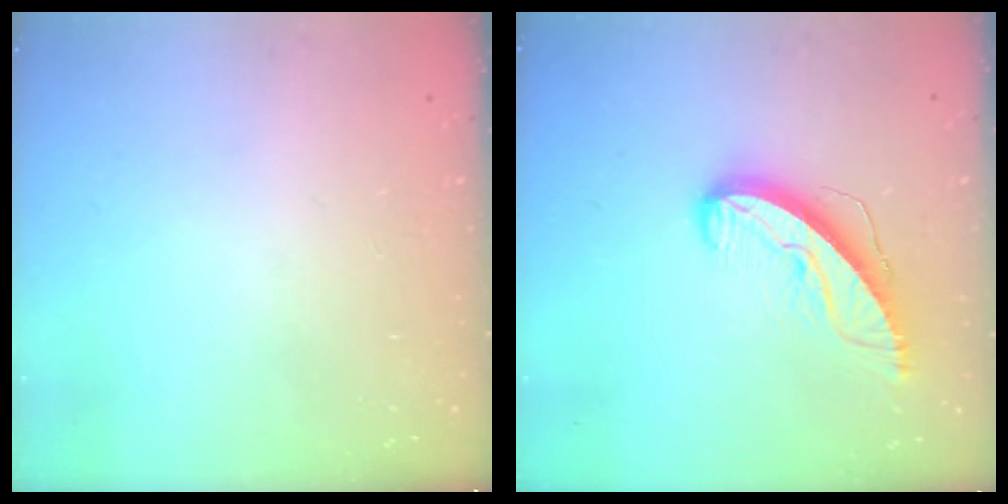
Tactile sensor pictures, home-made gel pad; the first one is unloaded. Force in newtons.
{"total": 9.8, "press": 9.8, "slide": 0.4}